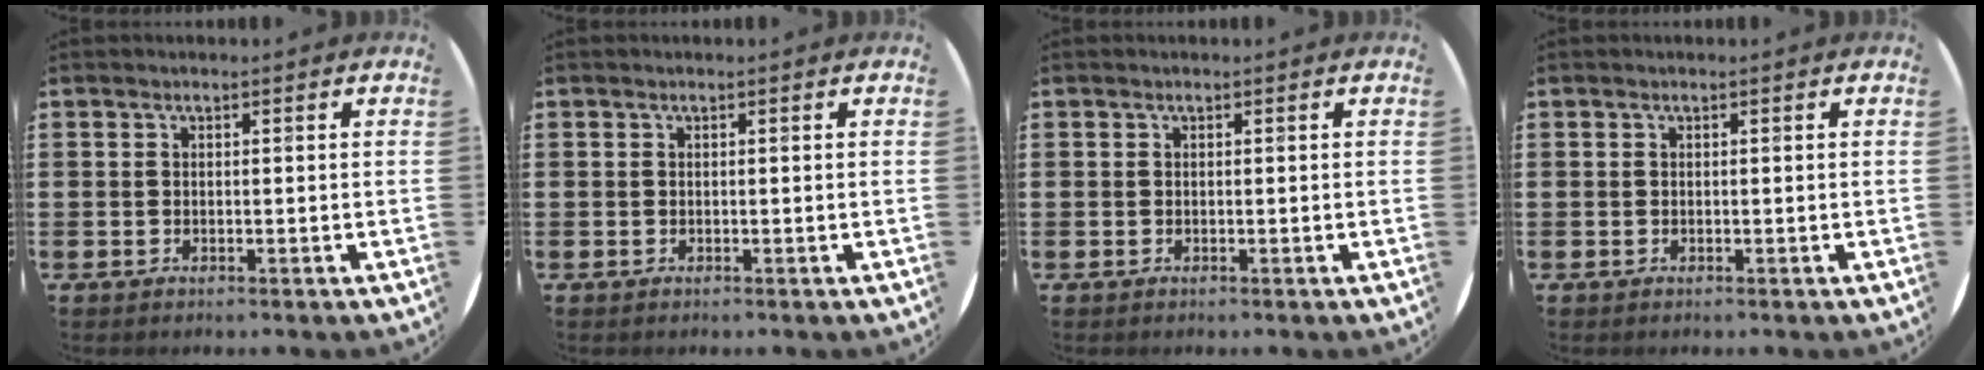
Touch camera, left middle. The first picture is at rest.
{"total": 0.0}
{"total": 0.0}
{"total": 0.0}